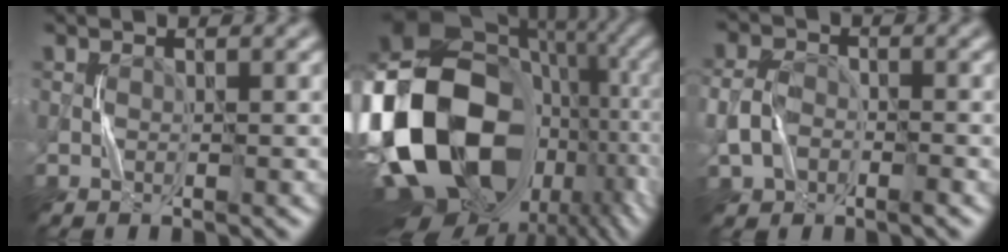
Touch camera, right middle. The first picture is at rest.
{"total": 20.0, "force": [-4.2, 14.0, 13.6], "torque": [-0.281, -0.014, -0.062]}
{"total": 3.3, "force": [-1.2, 2.5, 1.7], "torque": [-0.035, 0.002, -0.027]}